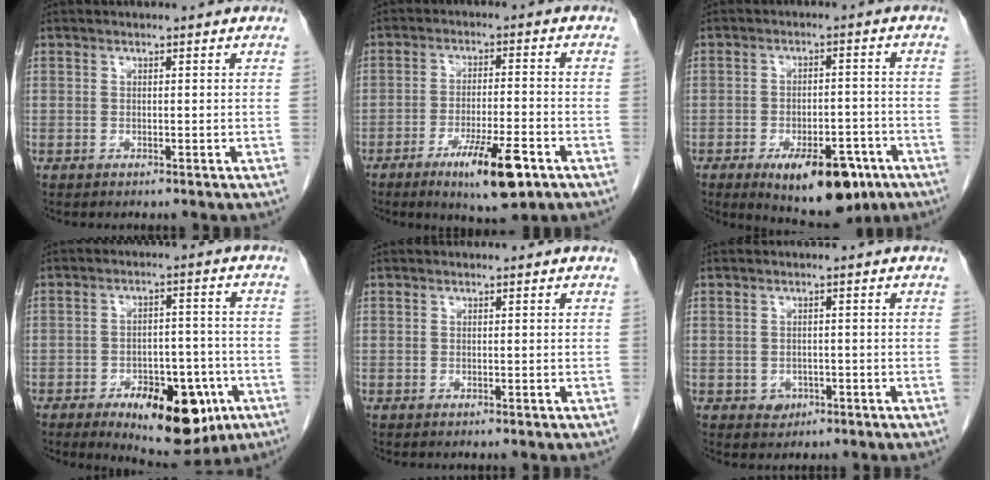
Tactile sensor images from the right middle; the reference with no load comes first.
{"total": 9.6, "force": [-5.3, 1.4, 7.8], "torque": [-0.130, -0.015, -0.083]}
{"total": 12.3, "force": [-7.2, 5.1, 8.6], "torque": [-0.111, -0.002, -0.098]}
{"total": 13.9, "force": [-7.0, 6.1, 10.4], "torque": [-0.129, 0.006, -0.092]}
{"total": 0.0}
{"total": 2.1, "force": [-0.9, 1.8, 0.7], "torque": [-0.006, 0.005, -0.006]}